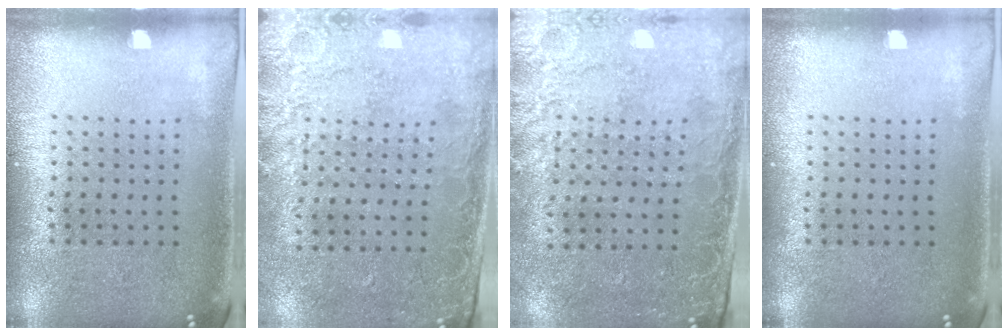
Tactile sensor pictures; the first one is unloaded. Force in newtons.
{"total": 2.6, "press": 2.1, "slide": 1.4}
{"total": 2.6, "press": 2.2, "slide": 1.2}
{"total": 0.0}